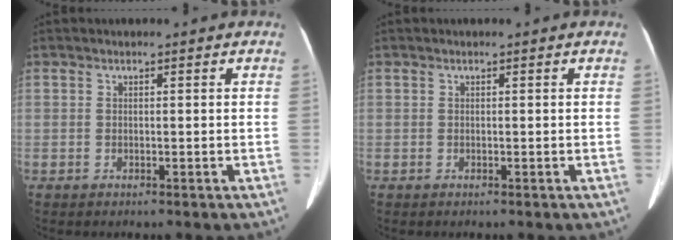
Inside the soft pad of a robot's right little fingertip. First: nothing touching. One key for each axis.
{"total": 0.0}